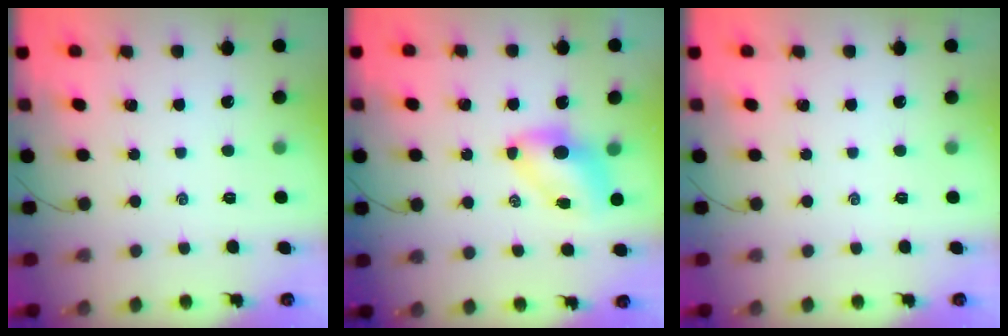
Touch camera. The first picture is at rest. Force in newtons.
{"total": 6.9, "press": 6.8, "slide": 0.9}
{"total": 0.0}